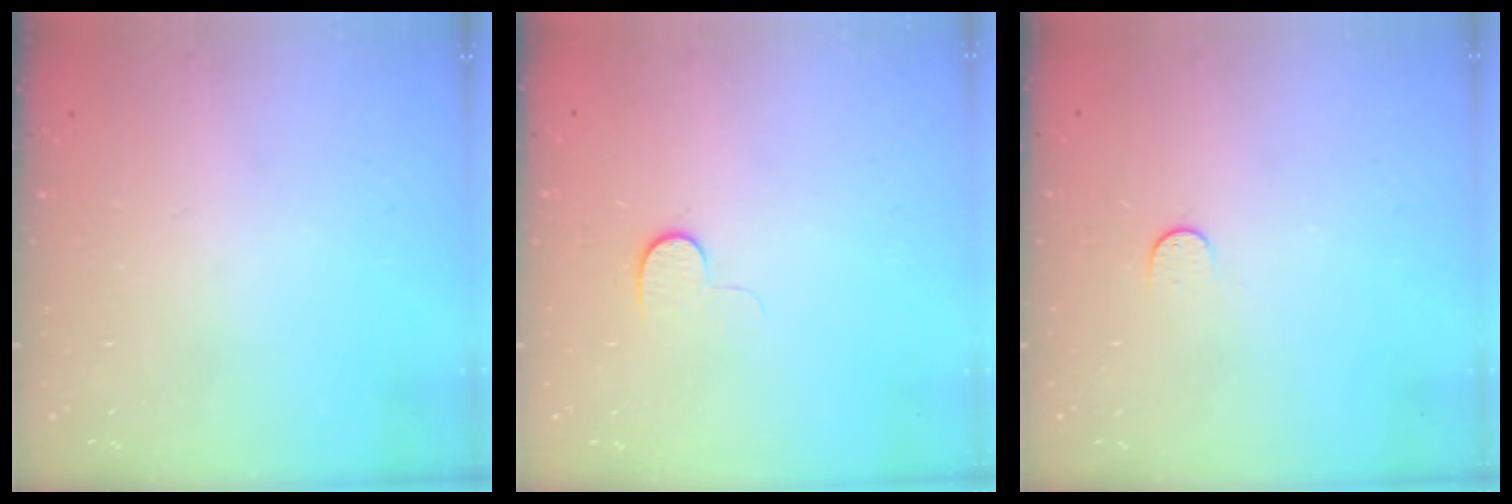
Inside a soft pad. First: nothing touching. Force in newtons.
{"total": 4.8, "press": 4.7, "slide": 0.5}
{"total": 3.9, "press": 3.9, "slide": 0.5}